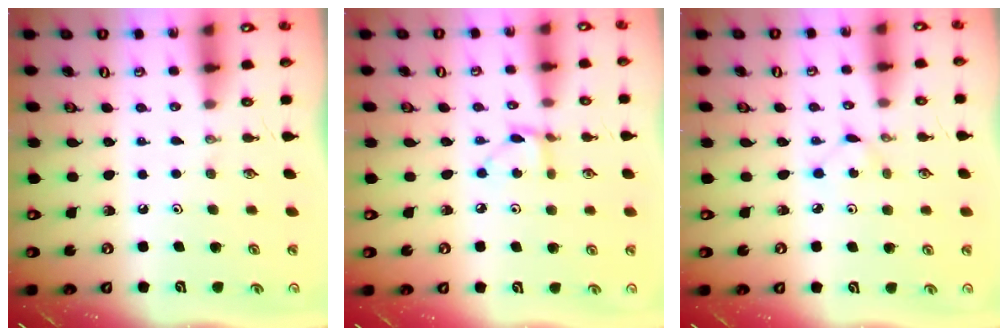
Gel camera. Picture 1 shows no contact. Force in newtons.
{"total": 3.4, "press": 3.4, "slide": 0.4}
{"total": 1.5, "press": 1.4, "slide": 0.2}